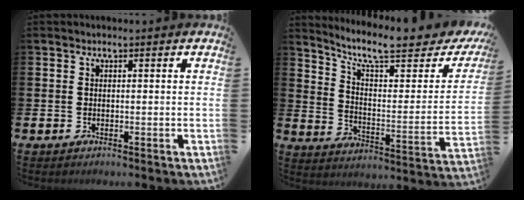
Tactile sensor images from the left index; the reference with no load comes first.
{"total": 9.2, "force": [7.7, 1.9, 4.8], "torque": [-0.104, -0.062, 0.124]}